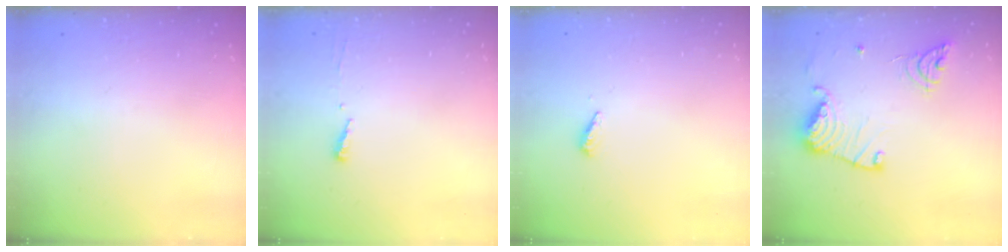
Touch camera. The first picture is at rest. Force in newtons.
{"total": 3.7, "press": 3.7, "slide": 0.5}
{"total": 2.9, "press": 2.9, "slide": 0.3}
{"total": 15.6, "press": 15.5, "slide": 1.5}